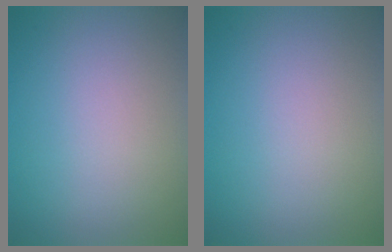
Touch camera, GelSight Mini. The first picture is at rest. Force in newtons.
{"total": 0.0}